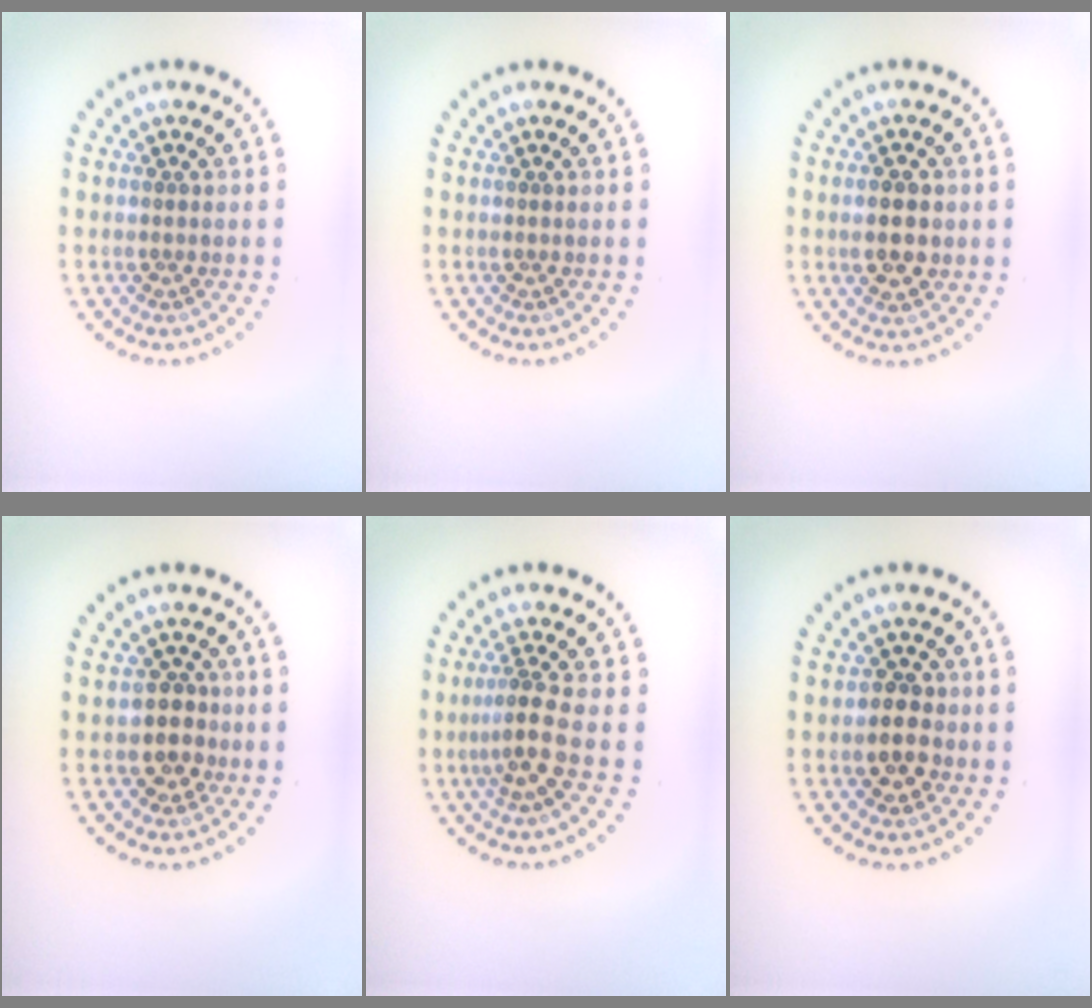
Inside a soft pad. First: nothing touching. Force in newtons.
{"total": 0.0}
{"total": 3.7, "press": 3.7, "slide": 0.2}
{"total": 2.4, "press": 2.2, "slide": 1.0}
{"total": 2.8, "press": 2.0, "slide": 2.0}
{"total": 2.6, "press": 2.4, "slide": 1.0}